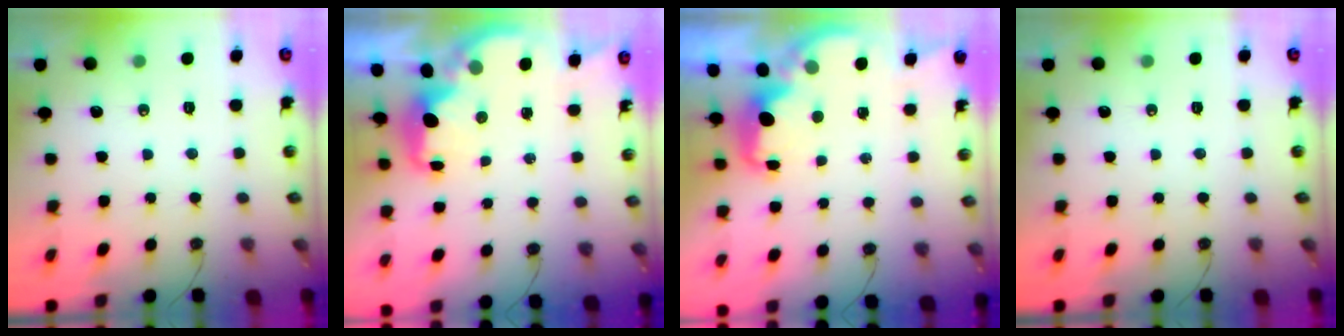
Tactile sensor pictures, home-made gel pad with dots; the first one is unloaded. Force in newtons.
{"total": 2.8, "press": 2.8, "slide": 0.4}
{"total": 2.4, "press": 2.2, "slide": 0.8}
{"total": 0.0}